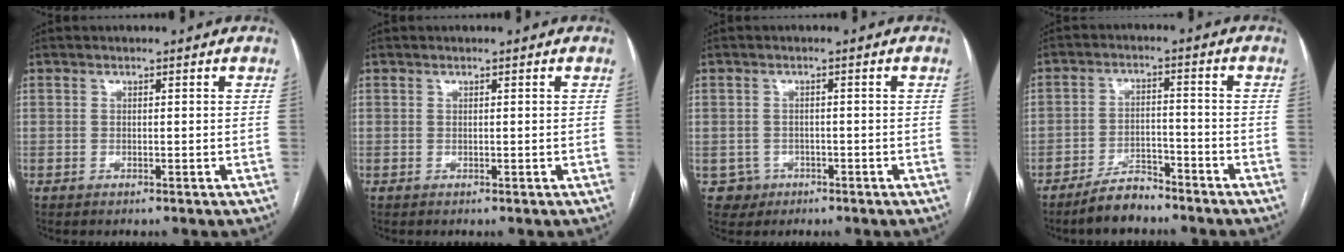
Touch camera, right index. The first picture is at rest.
{"total": 0.0}
{"total": 3.1, "force": [-1.2, 2.8, -0.4], "torque": [0.014, 0.014, -0.016]}
{"total": 5.8, "force": [-5.0, 2.0, 2.0], "torque": [-0.039, -0.002, -0.088]}